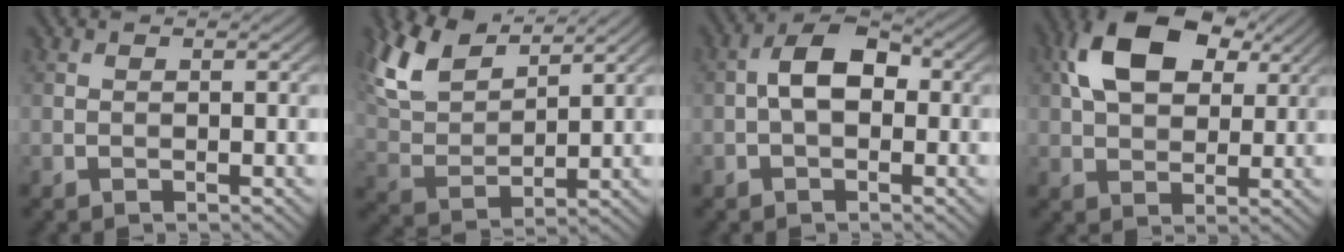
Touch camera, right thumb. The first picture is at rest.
{"total": 9.9, "force": [7.0, 3.9, 5.8], "torque": [-0.155, 0.017, 0.145]}
{"total": 5.1, "force": [-0.2, 3.1, 4.1], "torque": [-0.071, 0.011, -0.011]}
{"total": 11.8, "force": [4.2, 7.2, 8.4], "torque": [-0.178, 0.022, 0.073]}